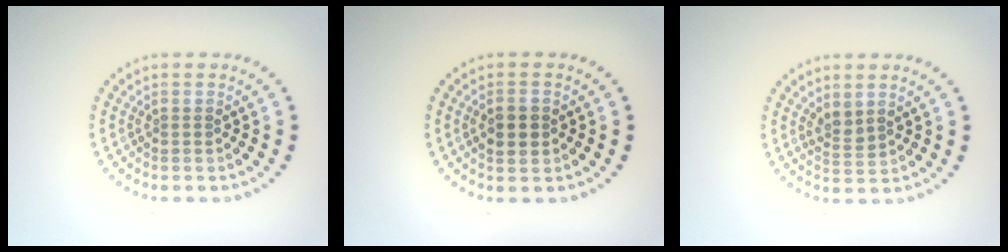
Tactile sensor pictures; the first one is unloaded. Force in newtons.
{"total": 2.4, "press": 2.4, "slide": 0.2}
{"total": 1.5, "press": 1.3, "slide": 0.7}